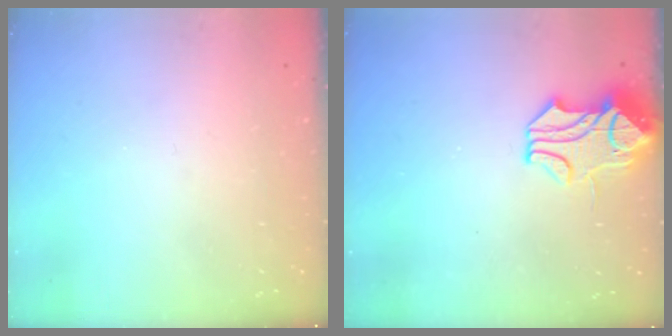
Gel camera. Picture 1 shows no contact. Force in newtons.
{"total": 2.0, "press": 1.3, "slide": 1.5}